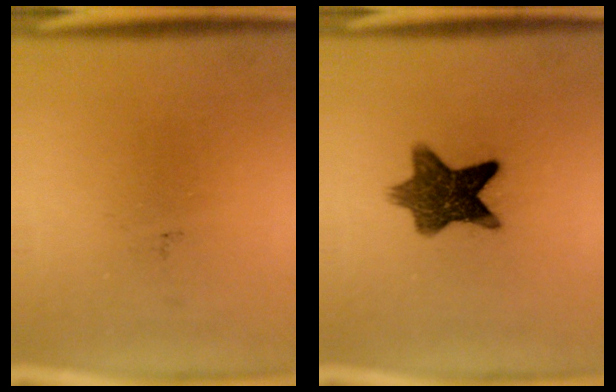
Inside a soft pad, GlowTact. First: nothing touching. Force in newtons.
{"total": 9.4}